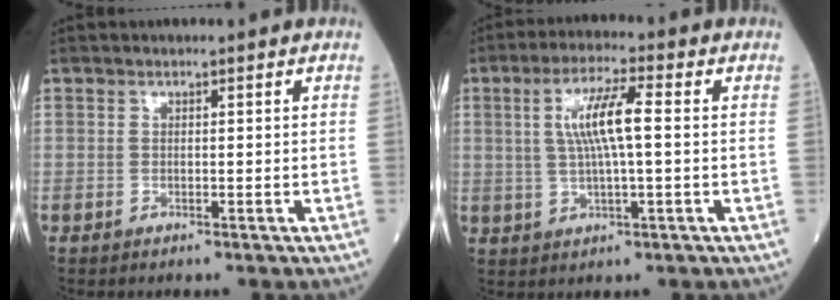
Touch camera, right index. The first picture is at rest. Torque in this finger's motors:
{"motor_torque": [0.27, 0.08, 0.50, 0.16]}